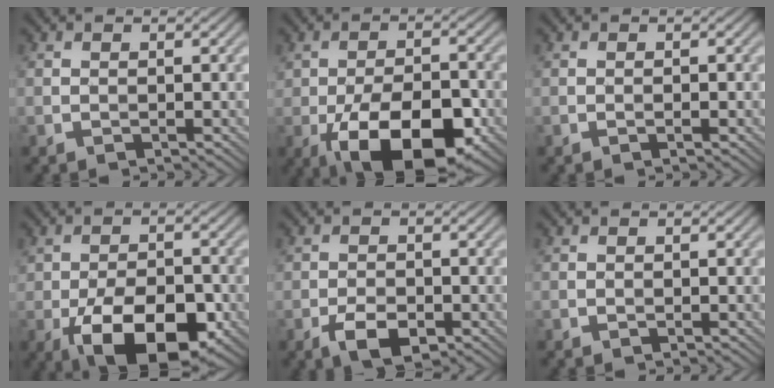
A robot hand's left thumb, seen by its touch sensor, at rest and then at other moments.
{"total": 15.1, "force": [-6.2, 7.4, 11.7], "torque": [-0.192, -0.017, -0.102]}
{"total": 0.8, "force": [-0.3, 0.1, 0.7], "torque": [-0.011, 0.000, -0.006]}
{"total": 13.3, "force": [-5.6, 6.8, 10.0], "torque": [-0.172, -0.024, -0.088]}
{"total": 4.1, "force": [-2.1, 2.1, 2.8], "torque": [-0.051, -0.006, -0.037]}
{"total": 0.0}